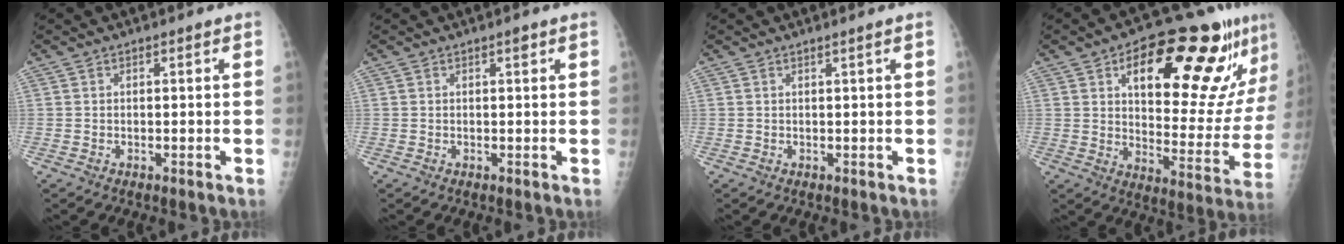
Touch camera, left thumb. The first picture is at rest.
{"total": 0.7, "force": [0.4, 0.1, 0.5], "torque": [-0.008, -0.001, 0.007]}
{"total": 0.7, "force": [0.3, -0.3, 0.5], "torque": [-0.019, -0.005, 0.010]}
{"total": 26.6, "force": [13.5, 10.1, 20.5], "torque": [-0.244, -0.027, 0.202]}